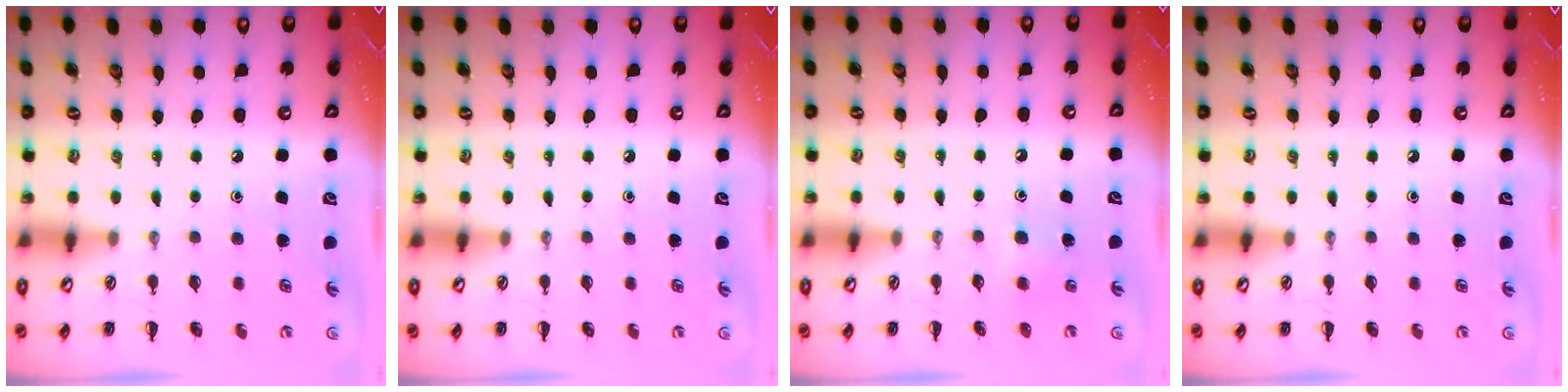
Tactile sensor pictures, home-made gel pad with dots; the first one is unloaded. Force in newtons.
{"total": 0.0}
{"total": 3.6, "press": 3.3, "slide": 1.4}
{"total": 0.0}